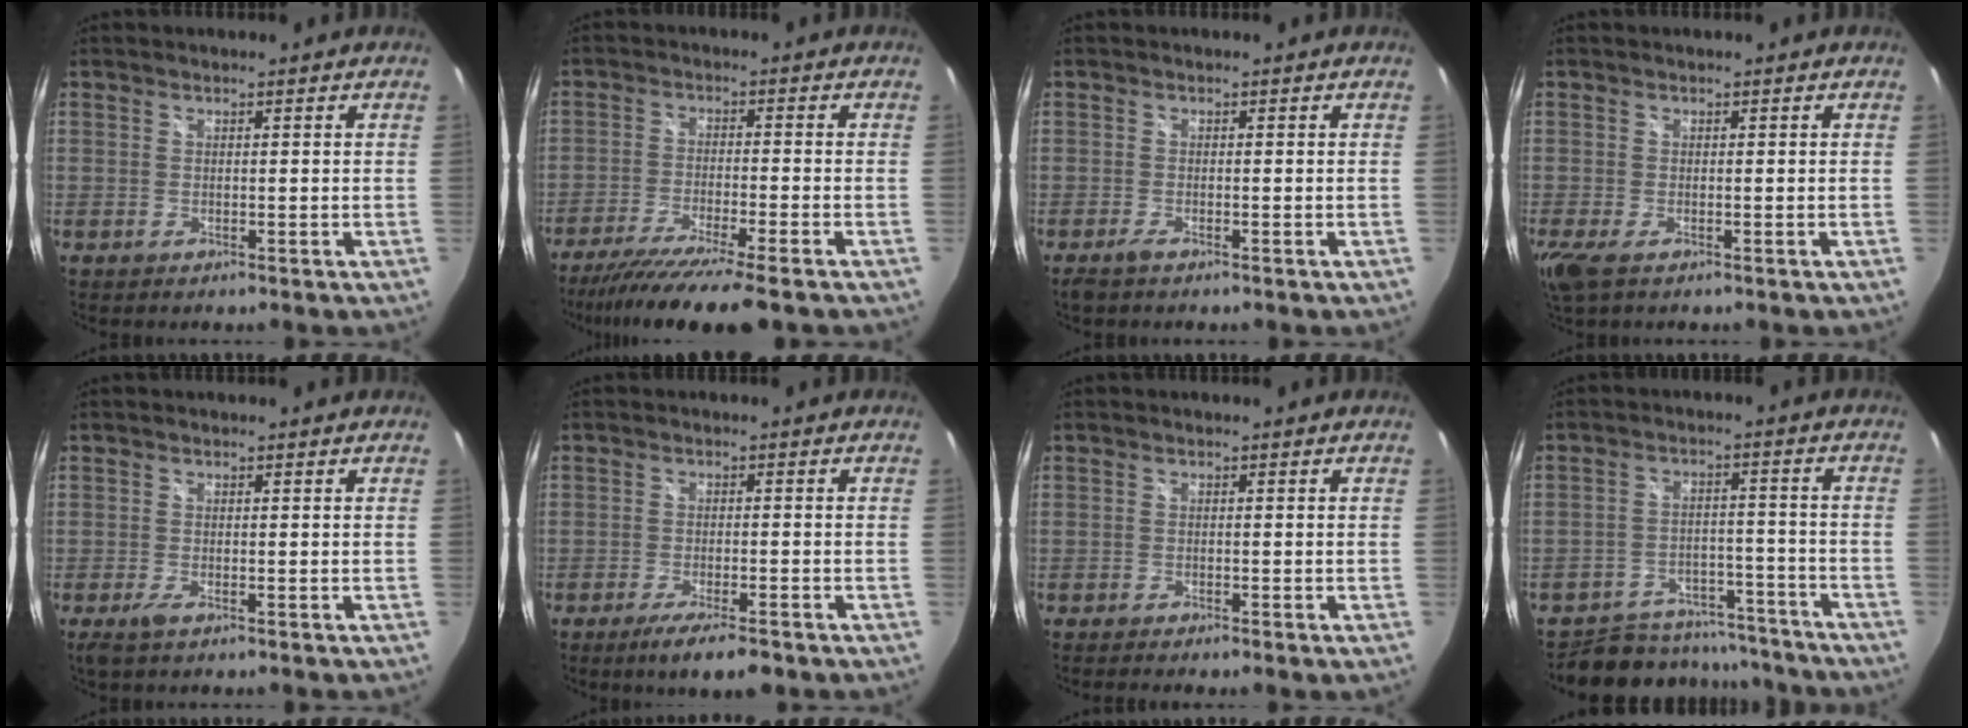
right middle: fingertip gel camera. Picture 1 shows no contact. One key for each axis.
{"total": 13.1, "fx": -10.8, "fy": -0.1, "fz": 7.4, "tx": -0.151, "ty": -0.042, "tz": -0.179}
{"total": 1.7, "fx": -1.3, "fy": 0.3, "fz": 1.1, "tx": -0.023, "ty": -0.006, "tz": -0.025}
{"total": 3.7, "fx": -2.0, "fy": 0.9, "fz": 3.0, "tx": -0.062, "ty": -0.016, "tz": -0.033}
{"total": 2.1, "fx": -1.3, "fy": 0.4, "fz": 1.6, "tx": -0.033, "ty": -0.008, "tz": -0.023}
{"total": 6.8, "fx": -5.0, "fy": 1.0, "fz": 4.5, "tx": -0.094, "ty": -0.021, "tz": -0.082}
{"total": 2.7, "fx": -2.2, "fy": -0.1, "fz": 1.6, "tx": -0.029, "ty": -0.016, "tz": -0.035}
{"total": 16.4, "fx": -14.1, "fy": 7.2, "fz": 4.2, "tx": -0.102, "ty": 0.021, "tz": -0.179}